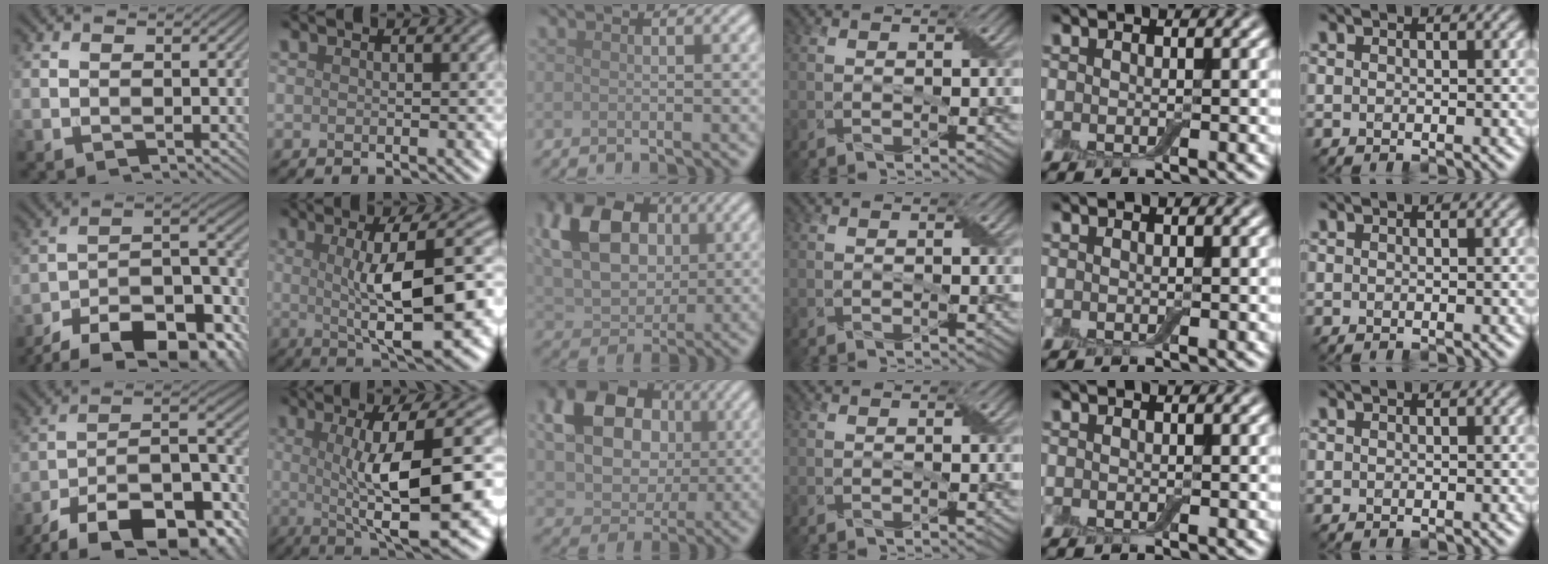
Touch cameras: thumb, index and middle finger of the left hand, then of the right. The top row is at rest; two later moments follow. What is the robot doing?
{"motion": "wrap", "object": "adhesive wrap"}